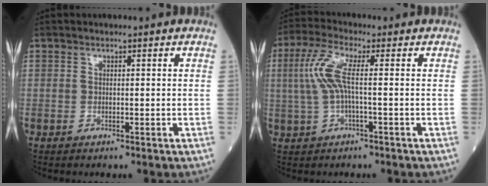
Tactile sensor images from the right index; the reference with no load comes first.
{"total": 6.2, "force": [0.5, 1.1, 6.1], "torque": [-0.144, 0.017, 0.007]}